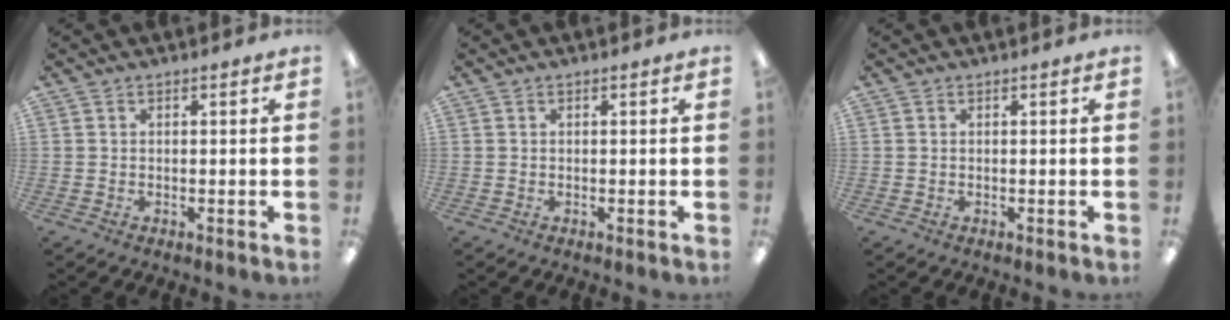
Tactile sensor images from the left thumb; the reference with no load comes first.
{"total": 0.0}
{"total": 0.0}